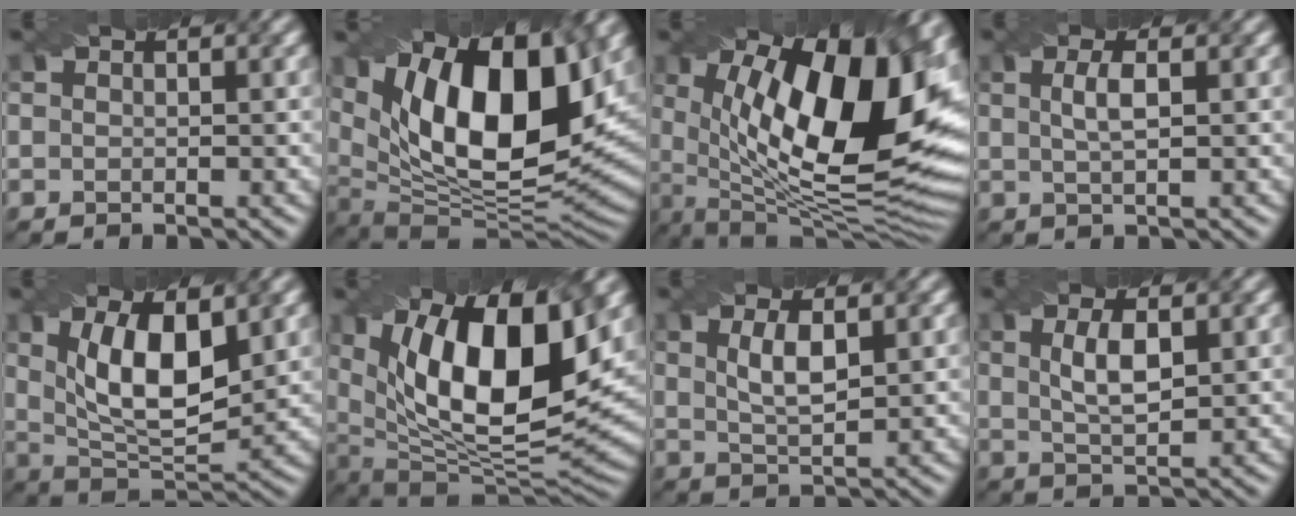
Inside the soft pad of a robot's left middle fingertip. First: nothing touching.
{"total": 16.9, "force": [5.6, 7.7, 14.0], "torque": [-0.227, 0.017, 0.089]}
{"total": 18.2, "force": [3.7, 7.8, 16.0], "torque": [-0.230, -0.002, 0.057]}
{"total": 2.0, "force": [0.2, 0.5, 2.0], "torque": [-0.035, 0.004, 0.006]}
{"total": 8.7, "force": [2.1, 3.7, 7.6], "torque": [-0.136, -0.001, 0.035]}
{"total": 15.4, "force": [4.9, 6.3, 13.2], "torque": [-0.211, 0.000, 0.076]}
{"total": 2.9, "force": [0.8, 0.9, 2.7], "torque": [-0.054, 0.000, 0.018]}
{"total": 3.3, "force": [0.6, 1.1, 3.0], "torque": [-0.062, 0.002, 0.016]}